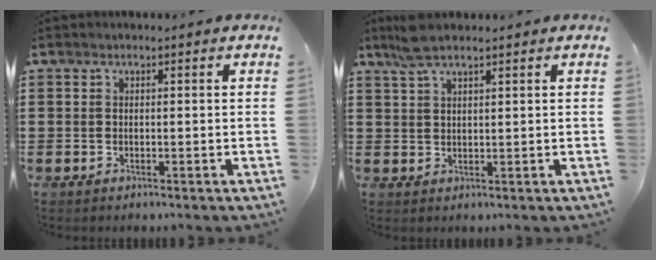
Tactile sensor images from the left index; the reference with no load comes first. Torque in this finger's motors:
{"motor_torque": [1.73, 0.40, 0.08, 0.09]}